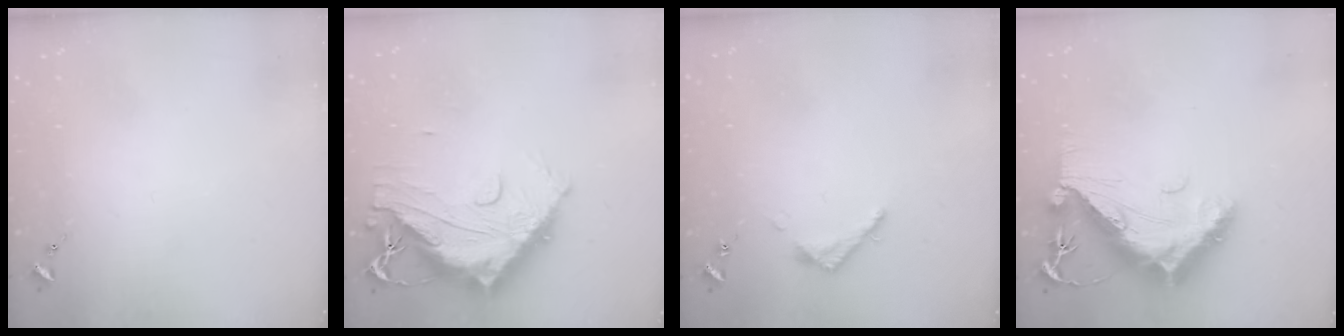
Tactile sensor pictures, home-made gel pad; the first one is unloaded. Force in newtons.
{"total": 16.4, "press": 16.3, "slide": 1.5}
{"total": 3.5, "press": 3.5, "slide": 0.3}
{"total": 19.4, "press": 19.3, "slide": 1.7}